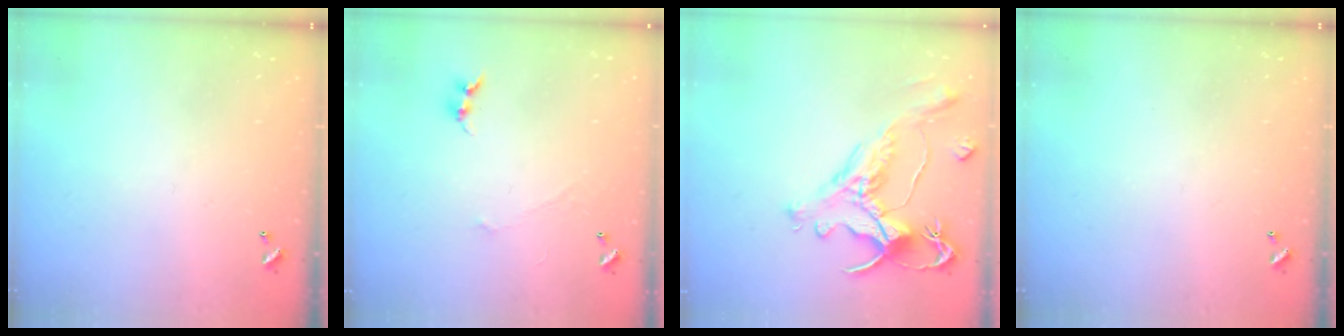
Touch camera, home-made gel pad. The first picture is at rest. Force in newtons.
{"total": 0.0}
{"total": 1.2, "press": 0.3, "slide": 1.2}
{"total": 0.0}